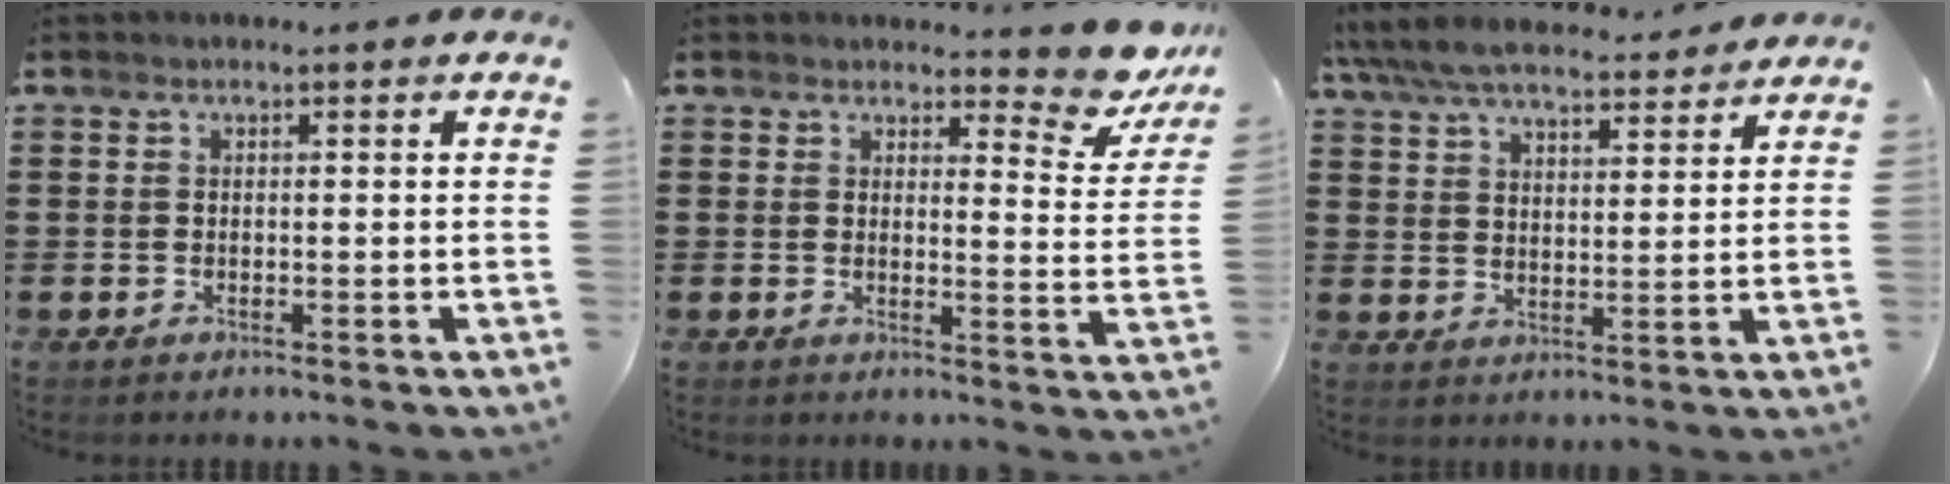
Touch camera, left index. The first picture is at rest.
{"total": 5.4, "force": [4.8, 1.1, 2.3], "torque": [-0.040, -0.029, 0.082]}
{"total": 7.2, "force": [6.6, 1.5, 2.4], "torque": [-0.072, -0.023, 0.120]}